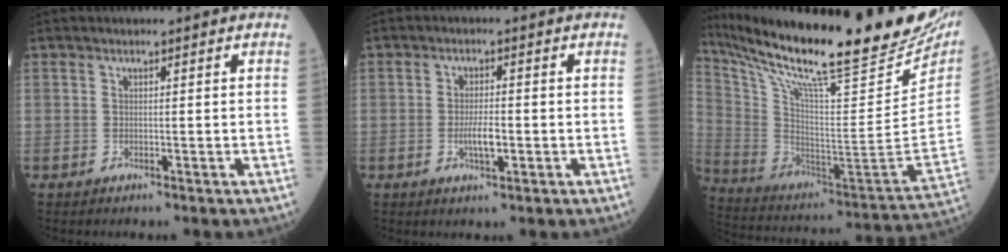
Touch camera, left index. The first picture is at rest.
{"total": 3.4, "force": [-0.9, 0.9, 3.2], "torque": [-0.064, -0.001, -0.013]}
{"total": 34.2, "force": [27.7, 3.8, 19.7], "torque": [-0.348, -0.084, 0.409]}